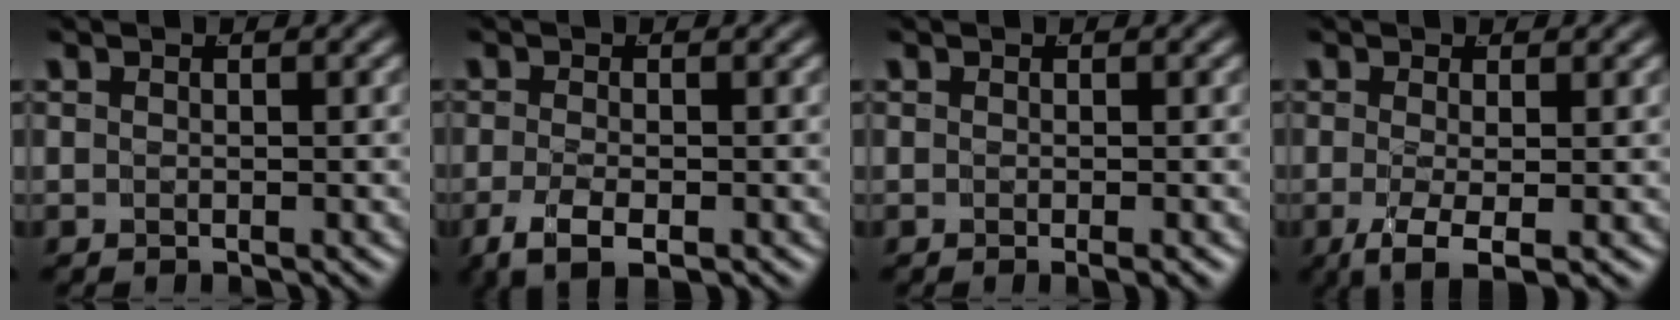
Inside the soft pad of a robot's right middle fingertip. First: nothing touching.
{"total": 3.7, "force": [-2.1, 1.4, 2.7], "torque": [-0.057, -0.018, -0.024]}
{"total": 0.8, "force": [-0.5, -0.1, 0.6], "torque": [-0.007, 0.001, -0.009]}
{"total": 4.4, "force": [-2.8, 1.1, 3.2], "torque": [-0.072, -0.033, -0.028]}